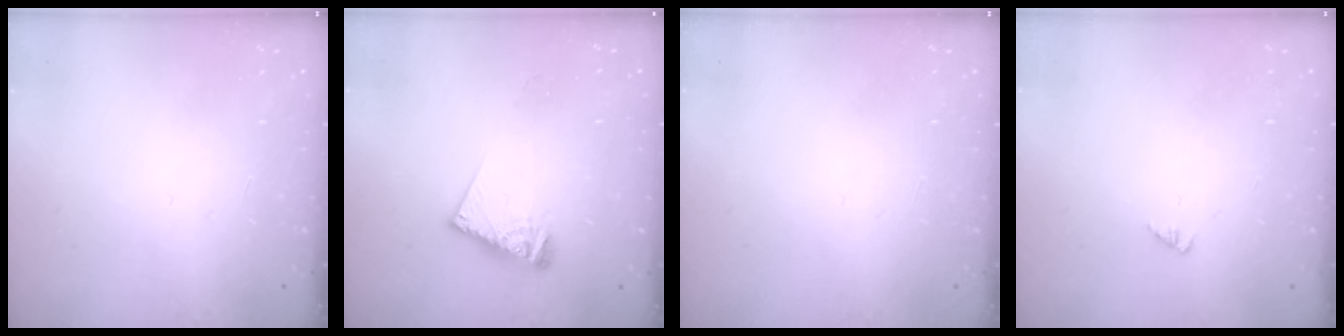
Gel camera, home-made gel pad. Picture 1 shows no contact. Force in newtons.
{"total": 9.6, "press": 9.5, "slide": 1.3}
{"total": 0.0}
{"total": 1.0, "press": 1.0, "slide": 0.3}